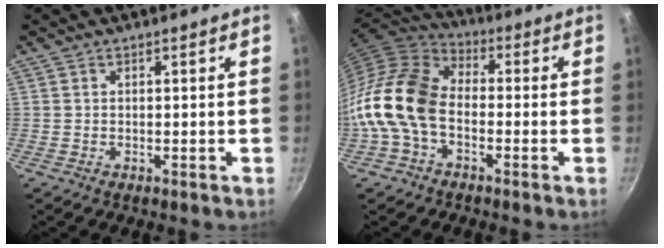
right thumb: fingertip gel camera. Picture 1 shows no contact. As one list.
[{"total": 13.8, "force": [-3.5, 9.1, 9.8], "torque": [-0.170, 0.041, -0.093]}]